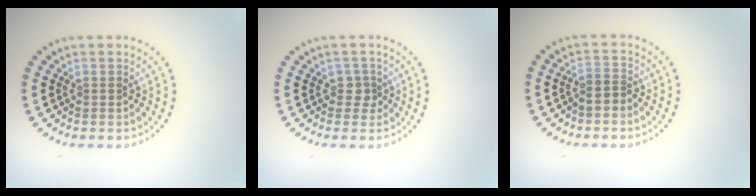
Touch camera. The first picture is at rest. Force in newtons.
{"total": 1.3, "press": 1.1, "slide": 0.8}
{"total": 1.6, "press": 1.4, "slide": 0.8}